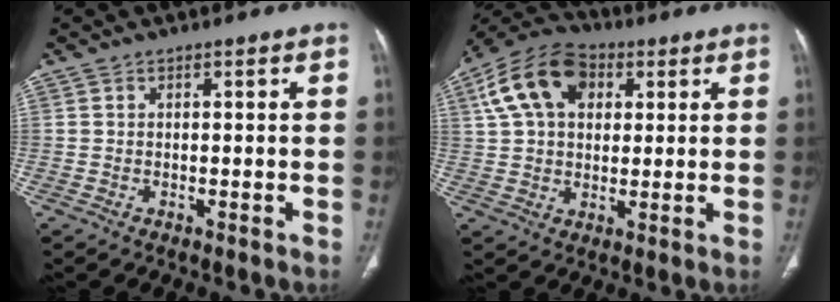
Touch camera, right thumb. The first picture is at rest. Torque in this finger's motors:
{"motor_torque": [0.48, 2.56, 1.03, -0.15, 0.13]}